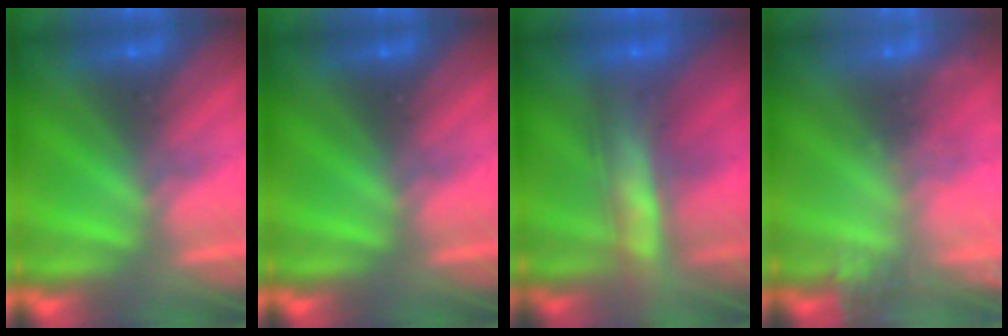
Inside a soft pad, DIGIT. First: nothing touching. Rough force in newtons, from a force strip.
{"total": 0.0}
{"total": 7.5}
{"total": 7.1}